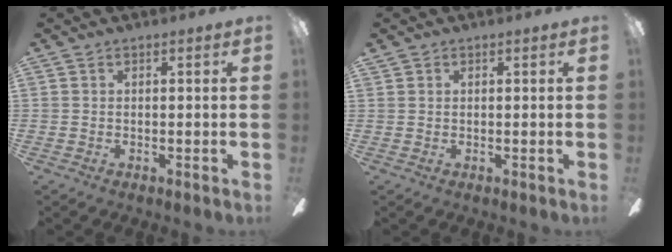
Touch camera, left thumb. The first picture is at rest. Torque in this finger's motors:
{"motor_torque": [-0.07, -0.18, -0.47, 0.17, 0.00]}